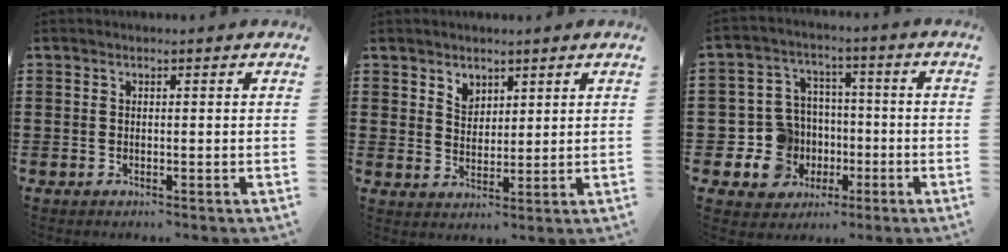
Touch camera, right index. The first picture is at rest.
{"total": 3.2, "force": [2.4, 2.0, 0.2], "torque": [-0.014, 0.006, 0.047]}
{"total": 10.0, "force": [-2.2, 9.3, 2.7], "torque": [-0.113, 0.013, -0.032]}